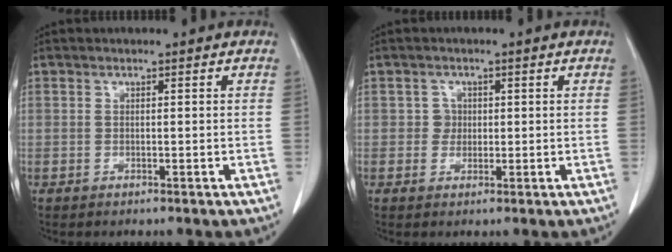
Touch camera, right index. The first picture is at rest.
{"total": 2.3, "force": [0.1, 2.2, 0.7], "torque": [-0.005, 0.007, 0.003]}